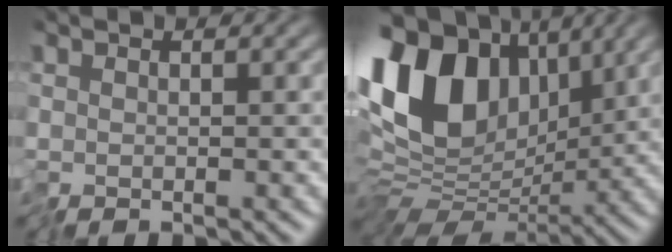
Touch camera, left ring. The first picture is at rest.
{"total": 13.1, "force": [3.8, 9.1, 8.5], "torque": [-0.171, 0.027, 0.060]}